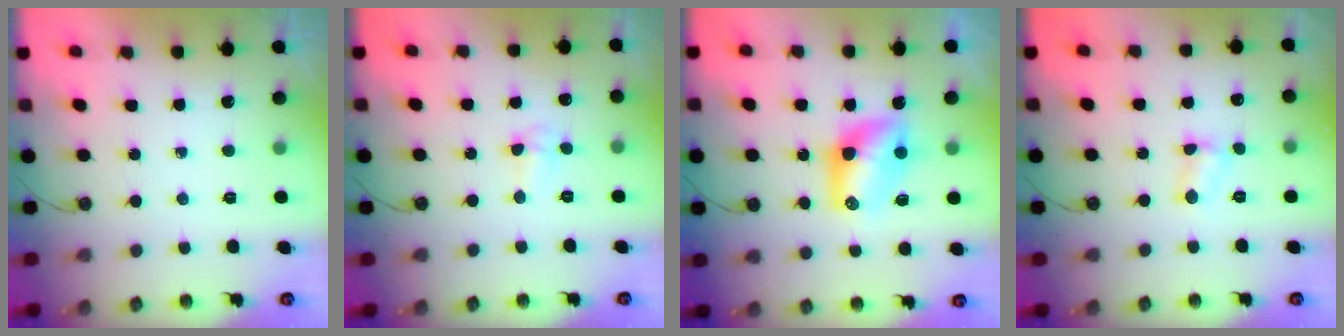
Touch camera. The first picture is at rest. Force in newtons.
{"total": 4.2, "press": 4.1, "slide": 0.7}
{"total": 8.9, "press": 8.7, "slide": 1.7}
{"total": 4.8, "press": 4.7, "slide": 0.5}